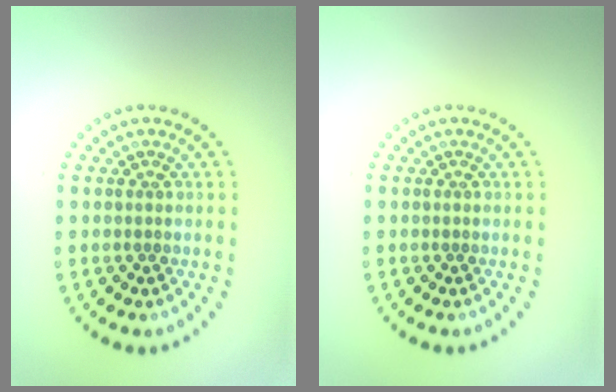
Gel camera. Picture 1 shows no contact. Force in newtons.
{"total": 0.0}